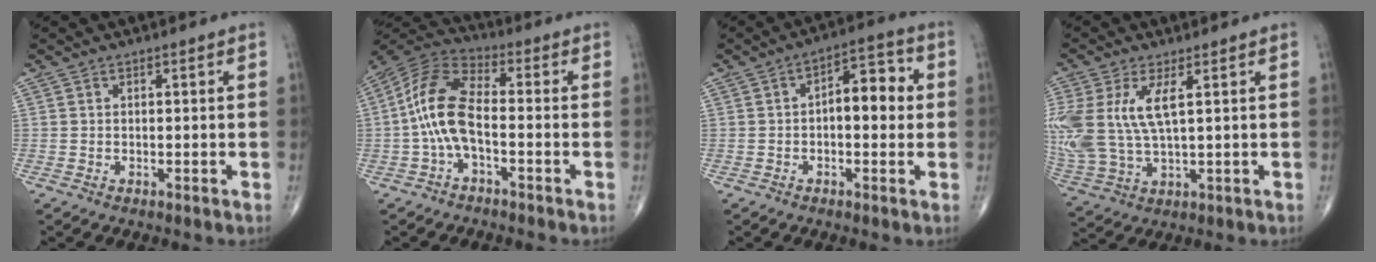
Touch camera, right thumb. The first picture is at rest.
{"total": 11.0, "force": [-1.8, 5.0, 9.6], "torque": [-0.200, 0.038, -0.044]}
{"total": 8.5, "force": [0.4, 4.3, 7.3], "torque": [-0.076, 0.025, -0.001]}
{"total": 14.4, "force": [3.2, 6.3, 12.5], "torque": [-0.311, -0.003, 0.076]}